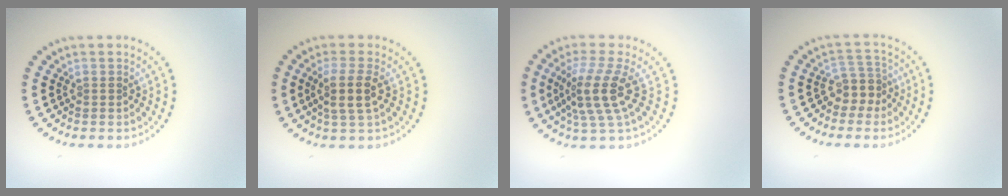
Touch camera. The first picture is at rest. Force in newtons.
{"total": 2.8, "press": 2.4, "slide": 1.5}
{"total": 4.2, "press": 3.1, "slide": 2.9}
{"total": 2.6, "press": 2.0, "slide": 1.7}